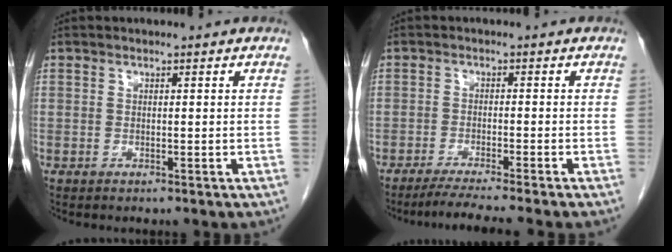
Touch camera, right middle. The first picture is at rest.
{"total": 7.1, "force": [-6.0, -1.4, 3.6], "torque": [-0.042, -0.021, -0.094]}